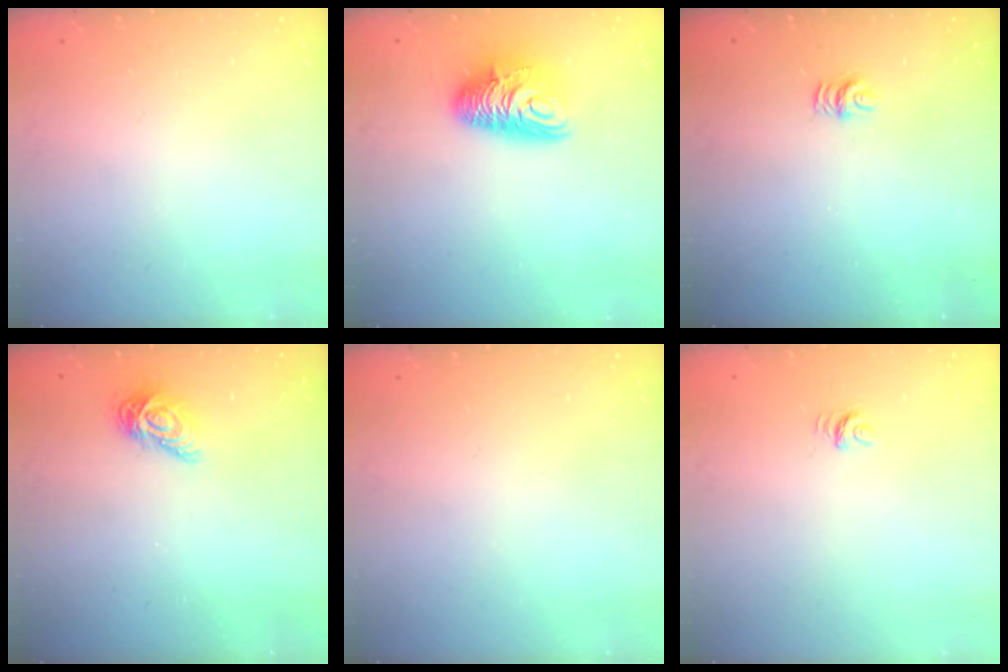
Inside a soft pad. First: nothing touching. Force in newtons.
{"total": 10.6, "press": 10.5, "slide": 1.2}
{"total": 4.6, "press": 4.6, "slide": 0.4}
{"total": 8.4, "press": 8.4, "slide": 0.8}
{"total": 0.0}
{"total": 3.7, "press": 3.7, "slide": 0.2}